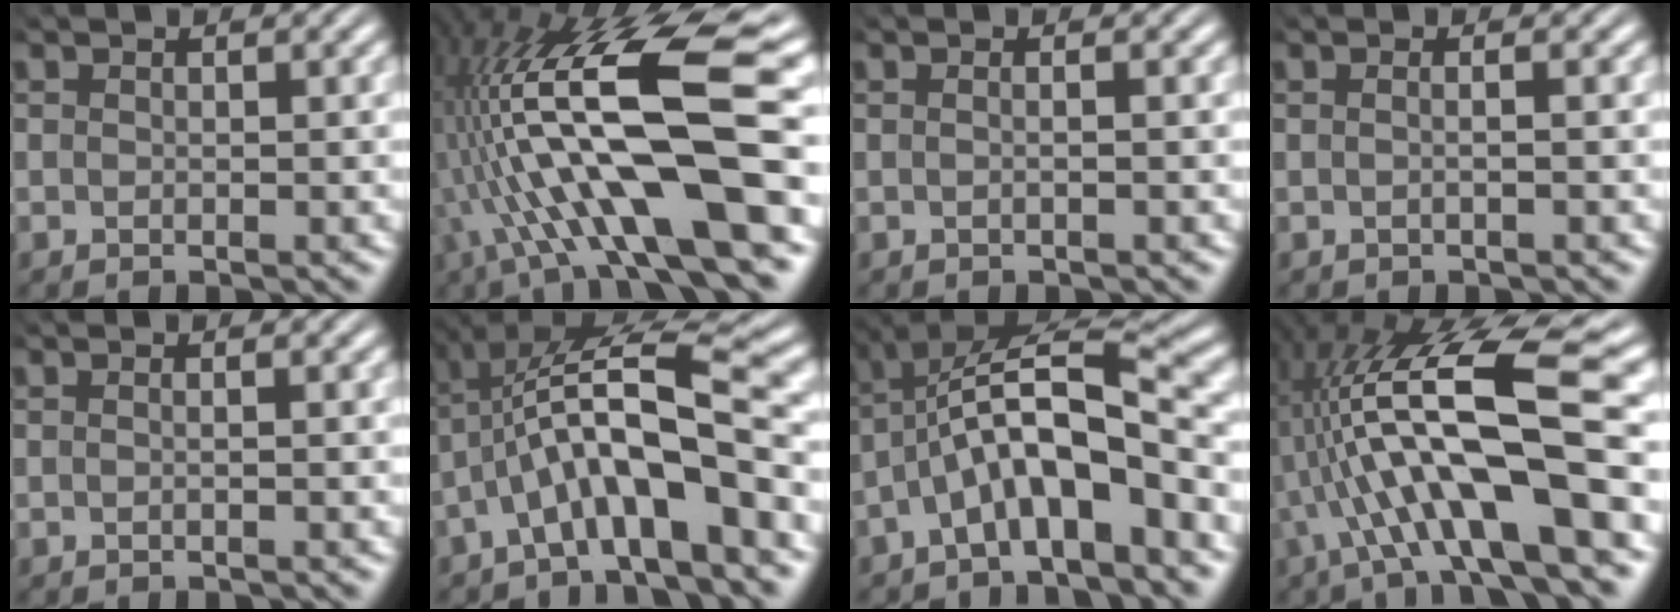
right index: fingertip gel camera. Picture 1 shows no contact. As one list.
[{"total": 14.0, "force": [-0.4, 5.3, 13.0], "torque": [-0.236, -0.009, 0.004]}, {"total": 1.0, "force": [-0.3, -0.3, 0.9], "torque": [-0.015, 0.002, -0.007]}, {"total": 1.3, "force": [-0.4, -0.4, 1.1], "torque": [-0.022, 0.000, -0.007]}, {"total": 0.7, "force": [-0.2, -0.3, 0.6], "torque": [-0.009, 0.003, -0.006]}, {"total": 8.8, "force": [-0.2, 4.0, 7.8], "torque": [-0.149, -0.003, 0.001]}, {"total": 7.5, "force": [-0.8, 4.2, 6.2], "torque": [-0.126, -0.019, -0.006]}, {"total": 11.6, "force": [0.3, 4.1, 10.8], "torque": [-0.201, 0.000, 0.010]}]